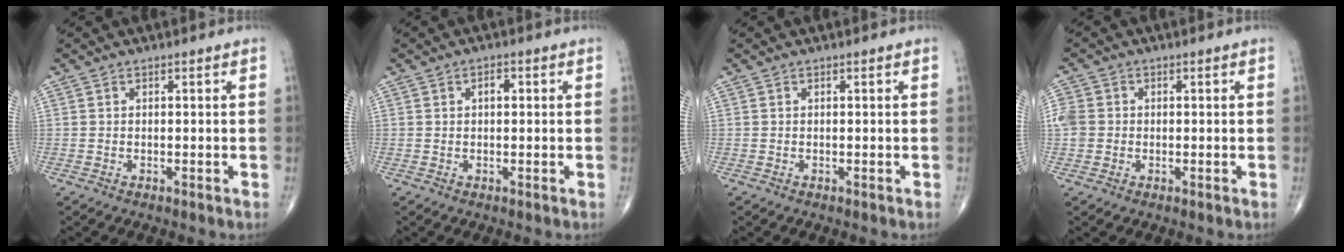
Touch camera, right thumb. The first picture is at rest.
{"total": 1.7, "force": [0.5, 1.0, 1.4], "torque": [-0.019, 0.004, 0.006]}
{"total": 0.0}
{"total": 4.5, "force": [0.0, 4.0, 2.0], "torque": [-0.040, 0.011, 0.001]}